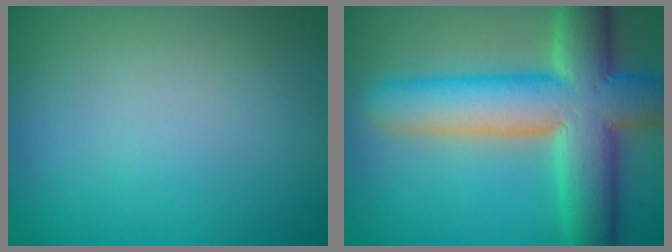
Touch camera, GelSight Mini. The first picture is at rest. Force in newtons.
{"total": 12.0, "press": 12.0, "slide": 0.6}